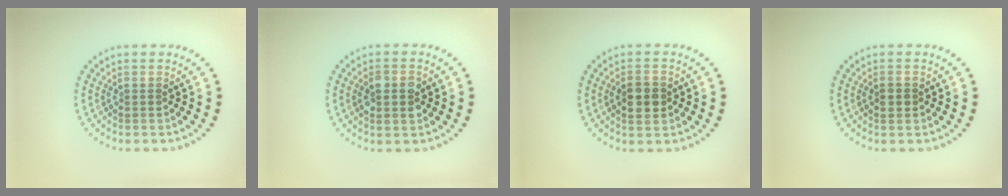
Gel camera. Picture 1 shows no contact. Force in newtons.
{"total": 2.9, "press": 2.8, "slide": 0.3}
{"total": 2.6, "press": 2.6, "slide": 0.3}
{"total": 1.5, "press": 1.5, "slide": 0.2}